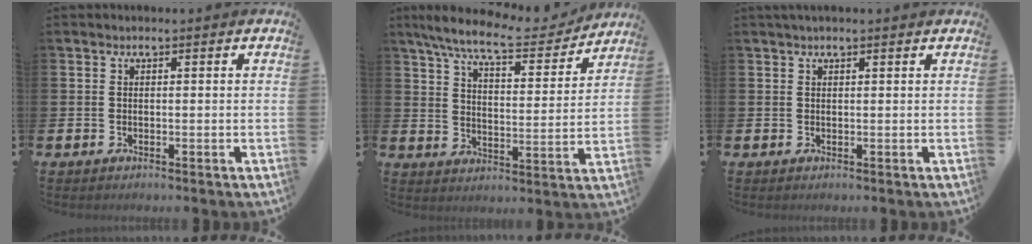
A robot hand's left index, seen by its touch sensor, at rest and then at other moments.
{"total": 9.2, "force": [8.2, 1.2, 4.0], "torque": [-0.103, -0.048, 0.139]}
{"total": 1.2, "force": [1.1, 0.0, 0.5], "torque": [0.002, -0.002, 0.017]}